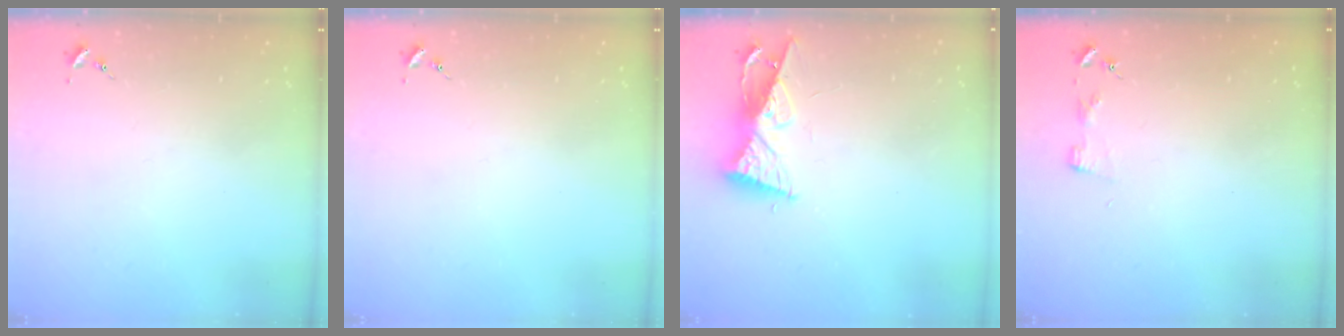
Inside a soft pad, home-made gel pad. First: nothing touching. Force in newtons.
{"total": 0.0}
{"total": 8.7, "press": 8.7, "slide": 0.6}
{"total": 2.9, "press": 2.9, "slide": 0.3}